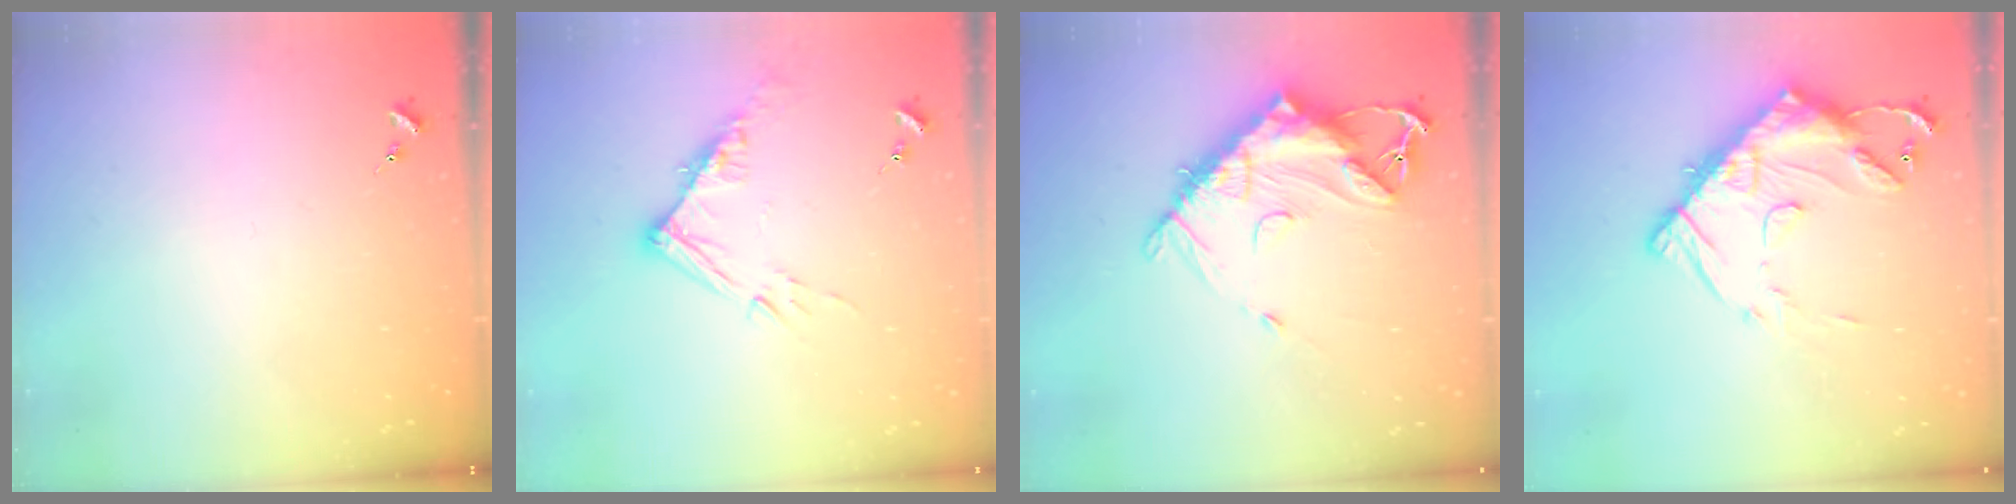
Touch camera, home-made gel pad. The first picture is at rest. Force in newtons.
{"total": 12.1, "press": 12.1, "slide": 1.2}
{"total": 14.5, "press": 14.4, "slide": 1.4}
{"total": 16.8, "press": 16.7, "slide": 1.2}